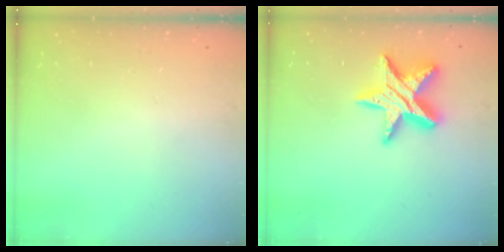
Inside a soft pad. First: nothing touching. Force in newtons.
{"total": 15.2, "press": 15.1, "slide": 1.1}